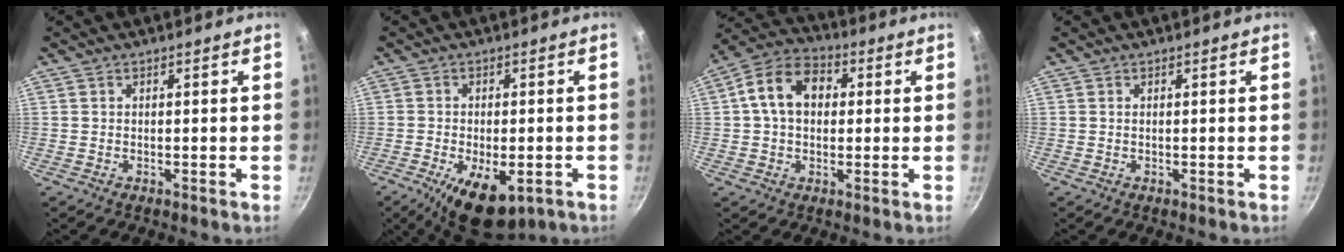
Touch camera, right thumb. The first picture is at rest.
{"total": 10.9, "force": [-4.6, 5.2, 8.4], "torque": [-0.114, 0.006, -0.060]}
{"total": 11.3, "force": [1.6, 8.3, 7.4], "torque": [-0.100, 0.025, 0.008]}
{"total": 0.0}